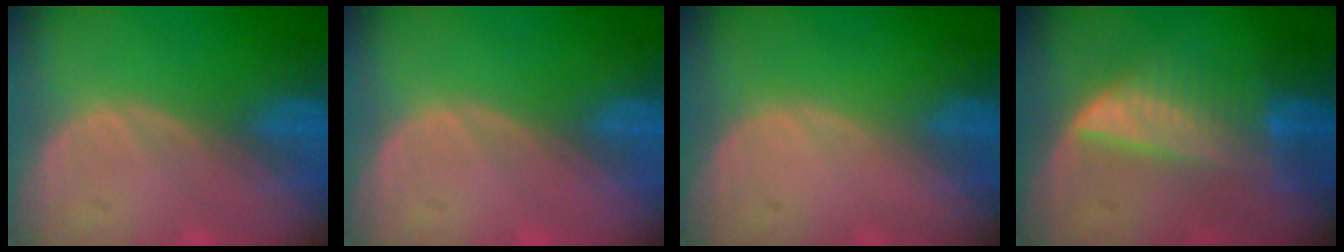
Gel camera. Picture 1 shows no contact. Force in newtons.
{"total": 0.0}
{"total": 0.0}
{"total": 6.3, "press": 6.2, "slide": 1.0}